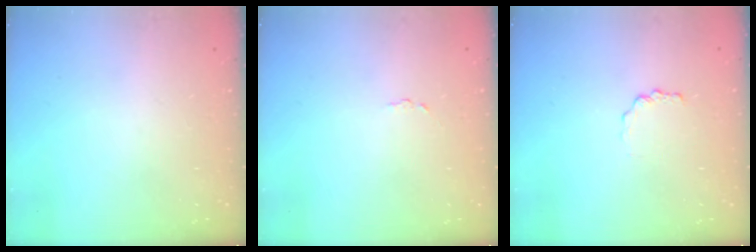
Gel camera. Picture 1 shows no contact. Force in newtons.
{"total": 1.7, "press": 1.7, "slide": 0.1}
{"total": 1.0, "press": 1.0, "slide": 0.2}